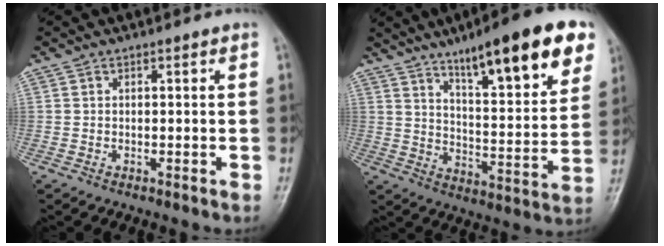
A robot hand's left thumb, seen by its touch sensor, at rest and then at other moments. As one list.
[{"total": 21.6, "force": [12.7, 5.1, 16.6], "torque": [-0.209, -0.042, 0.194]}]